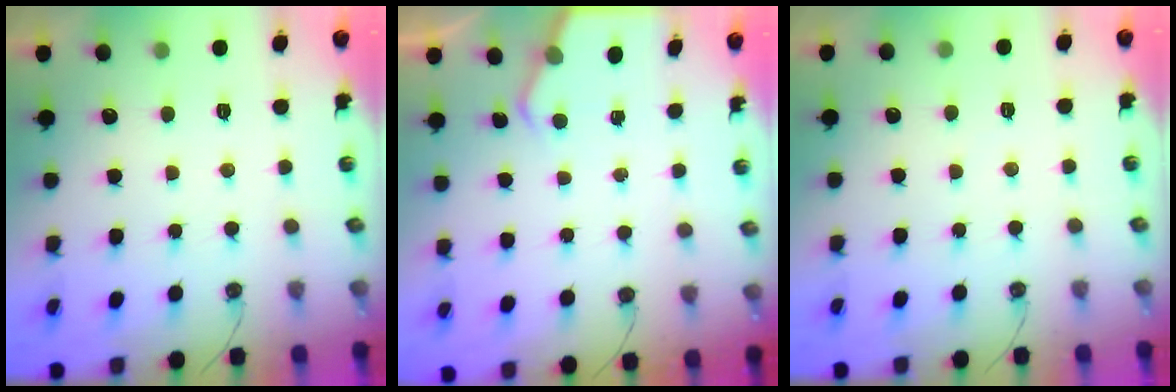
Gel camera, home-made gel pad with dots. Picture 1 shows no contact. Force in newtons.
{"total": 2.6, "press": 2.5, "slide": 0.4}
{"total": 1.4, "press": 1.3, "slide": 0.3}